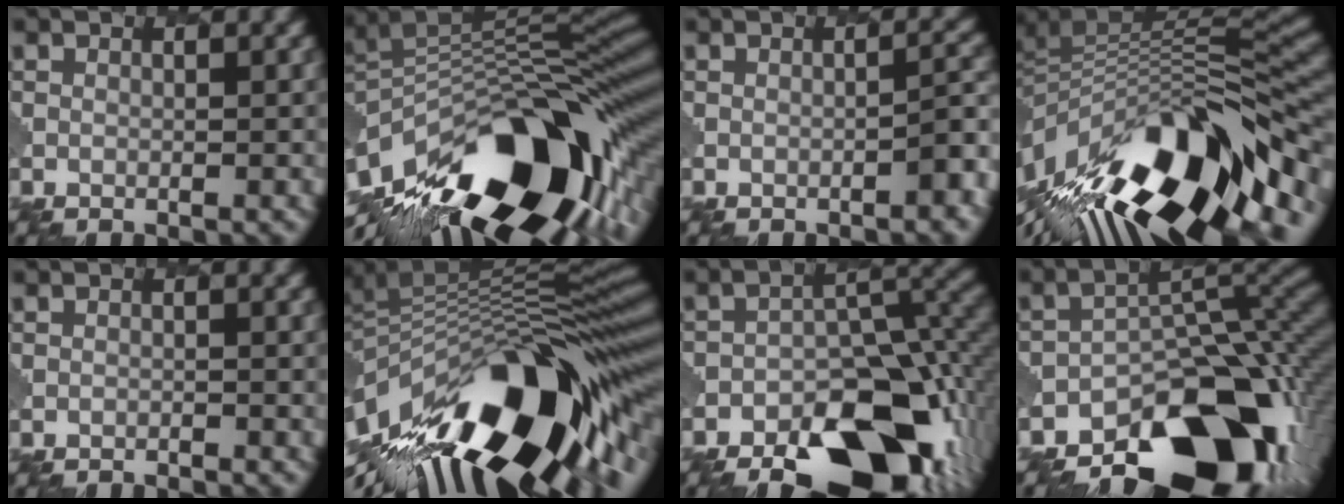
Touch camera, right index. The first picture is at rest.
{"total": 16.9, "force": [-7.4, 7.5, 13.2], "torque": [-0.229, -0.003, -0.130]}
{"total": 2.6, "force": [-1.6, 0.5, 2.0], "torque": [-0.021, 0.011, -0.026]}
{"total": 15.2, "force": [-5.7, 6.7, 12.4], "torque": [-0.219, 0.012, -0.099]}
{"total": 0.9, "force": [-0.9, 0.0, -0.1], "torque": [0.009, 0.004, -0.015]}
{"total": 16.6, "force": [-5.2, 7.0, 14.2], "torque": [-0.230, 0.004, -0.099]}
{"total": 13.8, "force": [-8.5, 6.3, 9.0], "torque": [-0.137, -0.013, -0.131]}
{"total": 15.4, "force": [-10.1, 7.5, 8.9], "torque": [-0.128, -0.012, -0.154]}